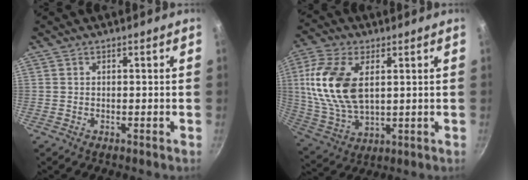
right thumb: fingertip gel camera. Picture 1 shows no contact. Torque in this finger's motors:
{"motor_torque": [0.22, 0.62, 1.51, 0.01, 0.22]}